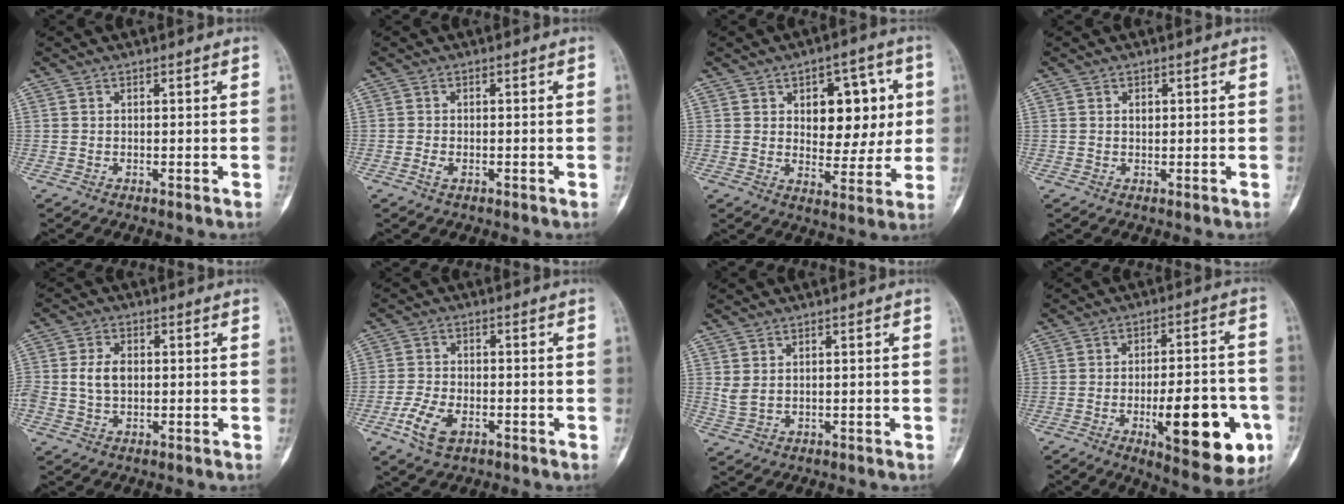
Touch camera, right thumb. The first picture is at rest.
{"total": 1.3, "force": [-0.6, 0.7, 0.9], "torque": [-0.021, 0.000, -0.015]}
{"total": 12.5, "force": [3.0, 7.6, 9.4], "torque": [-0.070, -0.006, 0.044]}
{"total": 1.0, "force": [0.3, 0.7, 0.7], "torque": [-0.006, 0.001, 0.007]}
{"total": 4.7, "force": [0.1, 3.2, 3.4], "torque": [-0.066, 0.010, 0.002]}
{"total": 6.7, "force": [-3.1, 3.6, 4.7], "torque": [-0.097, 0.009, -0.059]}
{"total": 2.4, "force": [0.8, 1.4, 1.9], "torque": [-0.040, 0.000, 0.024]}
{"total": 19.3, "force": [-6.3, 6.8, 17.0], "torque": [-0.198, 0.018, -0.078]}